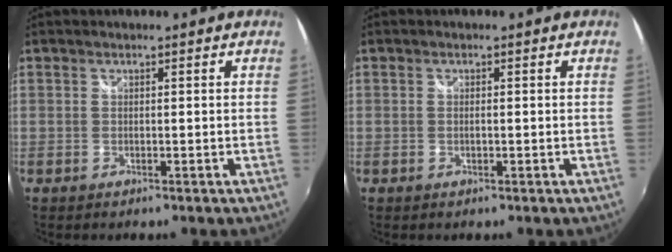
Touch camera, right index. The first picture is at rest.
{"total": 0.6, "force": [-0.1, 0.3, 0.5], "torque": [-0.012, -0.001, -0.003]}